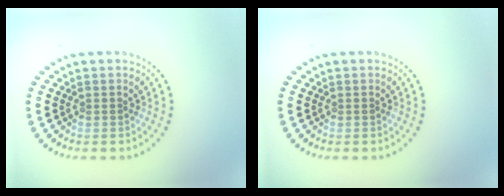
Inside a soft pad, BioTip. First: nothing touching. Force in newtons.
{"total": 0.0}